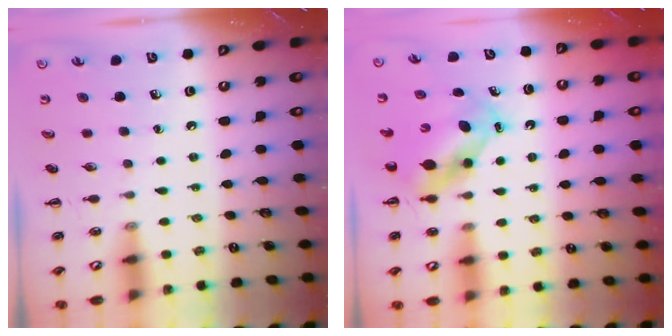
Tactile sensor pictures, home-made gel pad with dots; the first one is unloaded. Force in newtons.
{"total": 5.5, "press": 5.4, "slide": 0.9}